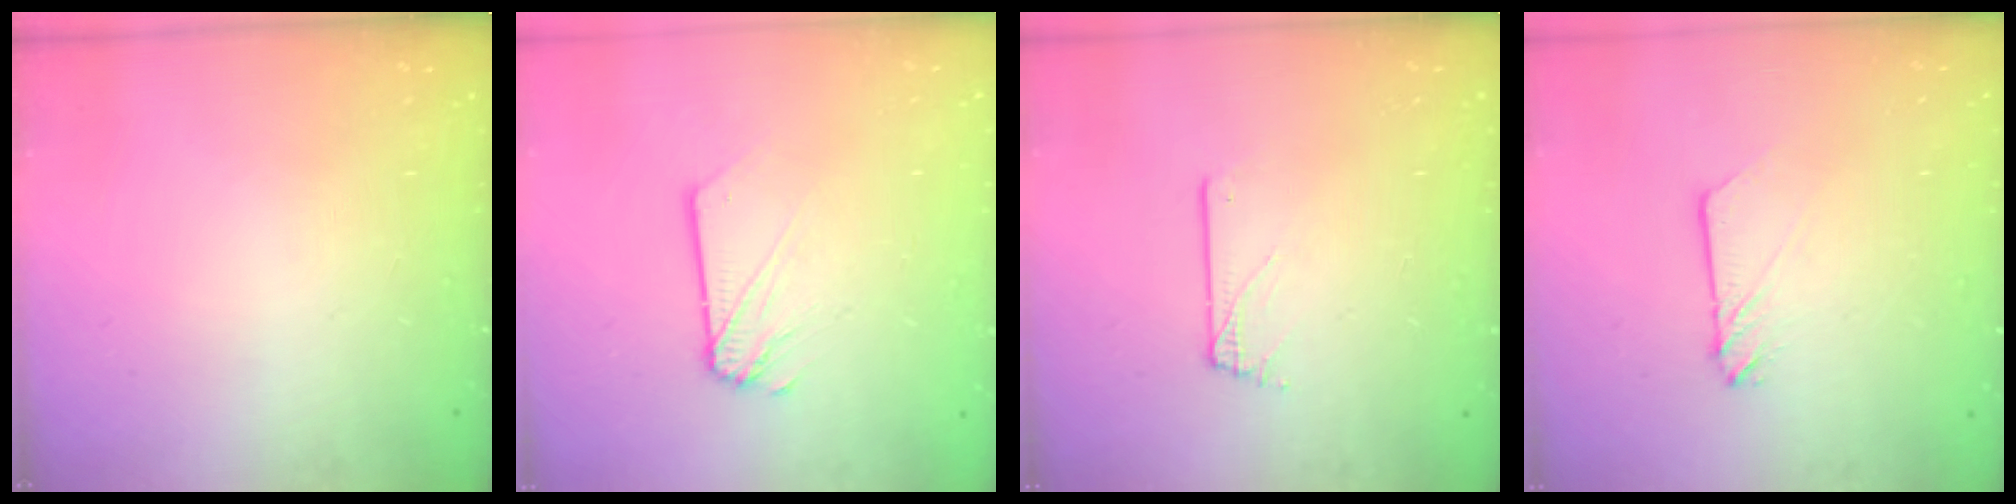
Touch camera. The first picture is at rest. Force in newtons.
{"total": 2.1, "press": 2.1, "slide": 0.3}
{"total": 0.6, "press": 0.6, "slide": 0.1}
{"total": 2.4, "press": 2.4, "slide": 0.2}